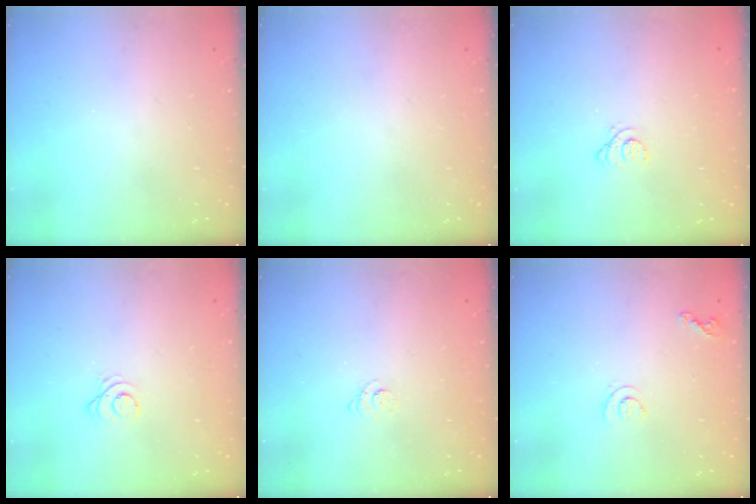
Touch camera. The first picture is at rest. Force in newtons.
{"total": 0.0}
{"total": 1.2, "press": 1.2, "slide": 0.1}
{"total": 2.4, "press": 2.4, "slide": 0.2}
{"total": 2.2, "press": 2.2, "slide": 0.3}
{"total": 6.2, "press": 6.2, "slide": 0.5}